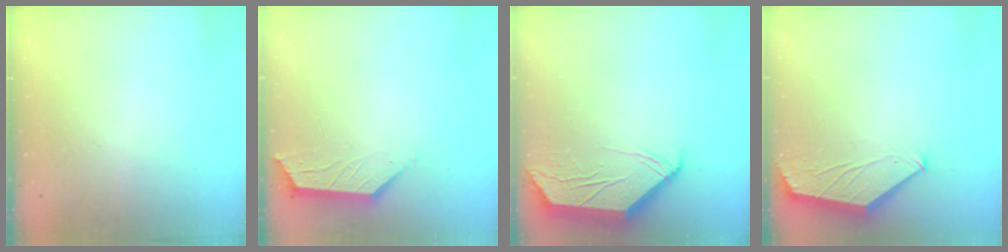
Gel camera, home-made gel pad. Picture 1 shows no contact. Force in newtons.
{"total": 2.1, "press": 2.1, "slide": 0.5}
{"total": 4.6, "press": 4.6, "slide": 0.3}
{"total": 1.6, "press": 1.5, "slide": 0.4}